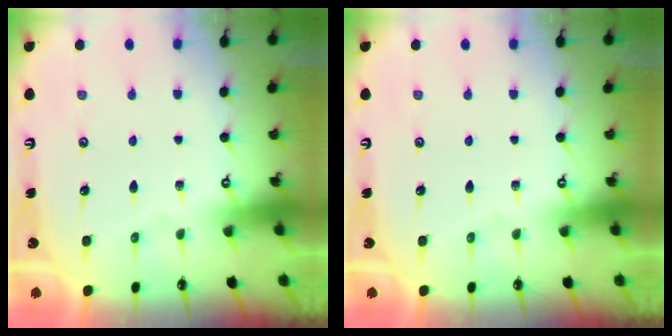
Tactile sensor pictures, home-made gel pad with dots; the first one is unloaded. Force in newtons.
{"total": 0.0}